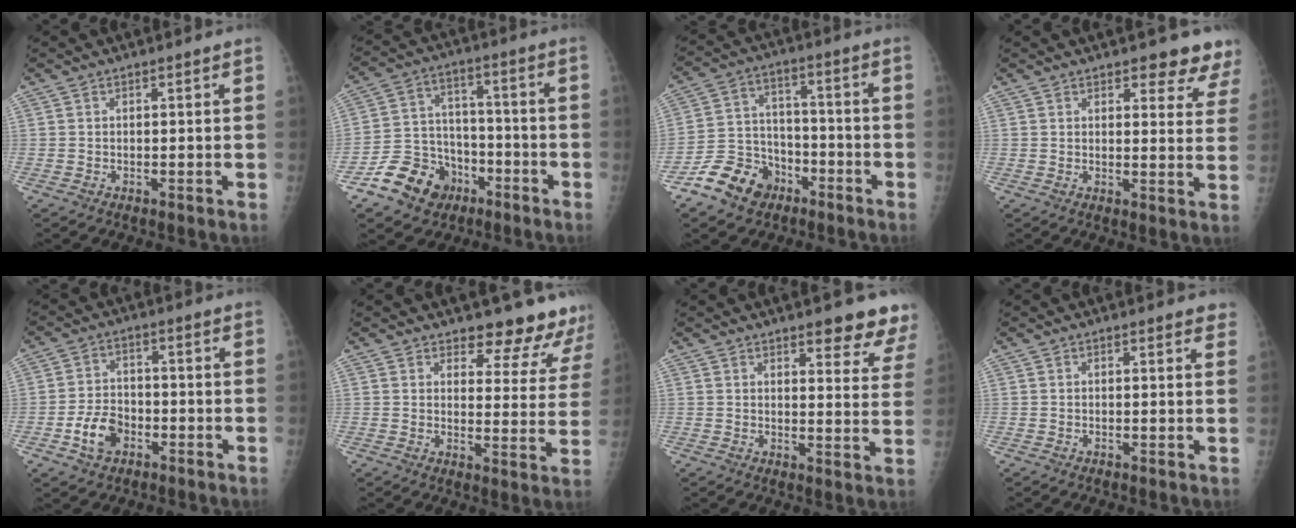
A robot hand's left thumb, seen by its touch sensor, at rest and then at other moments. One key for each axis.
{"total": 12.7, "fx": -7.2, "fy": 9.6, "fz": 4.3, "tx": -0.042, "ty": 0.065, "tz": -0.120}
{"total": 11.5, "fx": -7.2, "fy": 8.1, "fz": 3.9, "tx": -0.043, "ty": 0.062, "tz": -0.129}
{"total": 7.4, "fx": 6.4, "fy": 2.8, "fz": 2.6, "tx": 0.011, "ty": -0.035, "tz": 0.053}
{"total": 6.9, "fx": -3.0, "fy": 4.9, "fz": 3.9, "tx": -0.058, "ty": 0.022, "tz": -0.054}
{"total": 12.1, "fx": 11.3, "fy": 3.6, "fz": 2.1, "tx": 0.020, "ty": -0.097, "tz": 0.117}
{"total": 10.4, "fx": 8.4, "fy": 2.9, "fz": 5.5, "tx": -0.027, "ty": -0.044, "tz": 0.082}
{"total": 1.7, "fx": 1.4, "fy": 0.6, "fz": 0.7, "tx": 0.004, "ty": -0.002, "tz": 0.008}